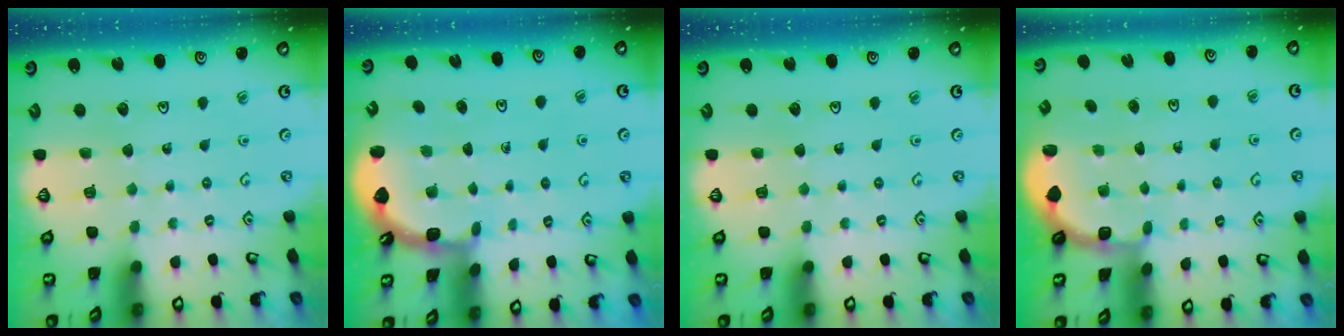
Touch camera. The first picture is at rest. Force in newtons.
{"total": 1.9, "press": 1.9, "slide": 0.2}
{"total": 0.0}
{"total": 1.8, "press": 1.6, "slide": 0.7}